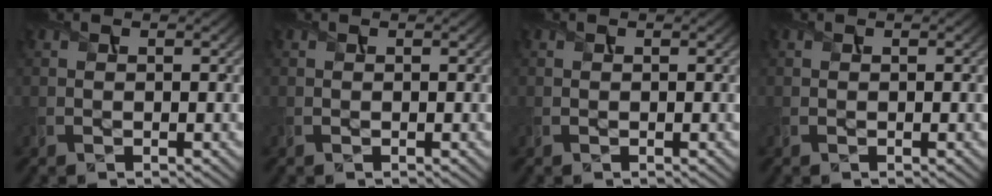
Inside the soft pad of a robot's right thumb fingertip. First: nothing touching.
{"total": 0.0}
{"total": 0.0}
{"total": 0.0}